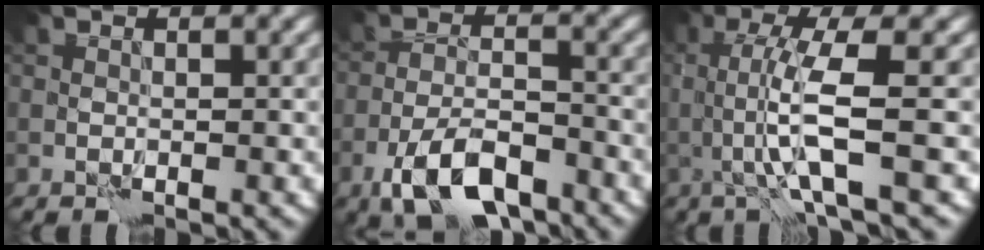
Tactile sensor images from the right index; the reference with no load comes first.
{"total": 7.2, "force": [-4.5, 2.7, 4.9], "torque": [-0.086, -0.001, -0.085]}
{"total": 5.1, "force": [-0.3, 0.3, 5.1], "torque": [-0.099, 0.002, -0.006]}